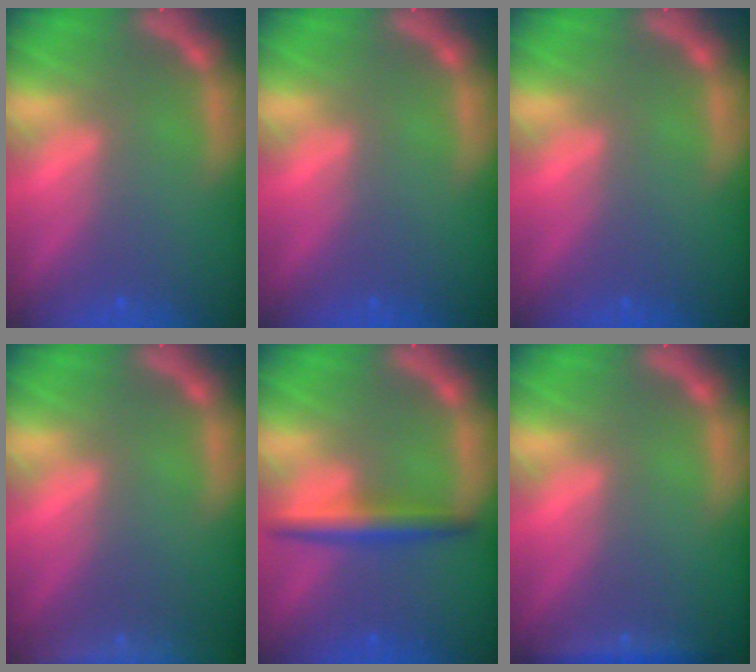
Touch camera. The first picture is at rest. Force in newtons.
{"total": 0.0}
{"total": 0.0}
{"total": 9.5}
{"total": 3.5}
{"total": 2.4}